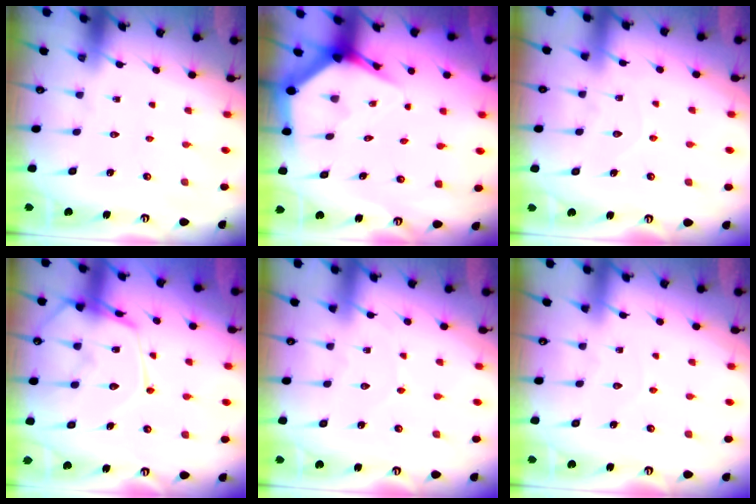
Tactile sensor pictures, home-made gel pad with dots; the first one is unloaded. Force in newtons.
{"total": 4.3, "press": 4.3, "slide": 0.3}
{"total": 6.5, "press": 6.5, "slide": 0.7}
{"total": 15.6, "press": 15.6, "slide": 1.5}
{"total": 3.4, "press": 3.4, "slide": 0.2}
{"total": 3.0, "press": 2.9, "slide": 0.3}